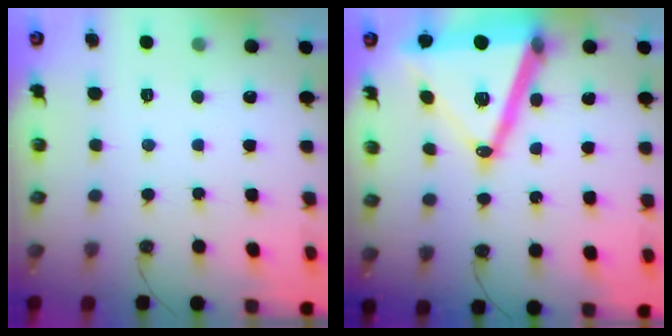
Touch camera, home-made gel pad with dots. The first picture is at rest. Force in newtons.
{"total": 23.9, "press": 23.6, "slide": 3.7}